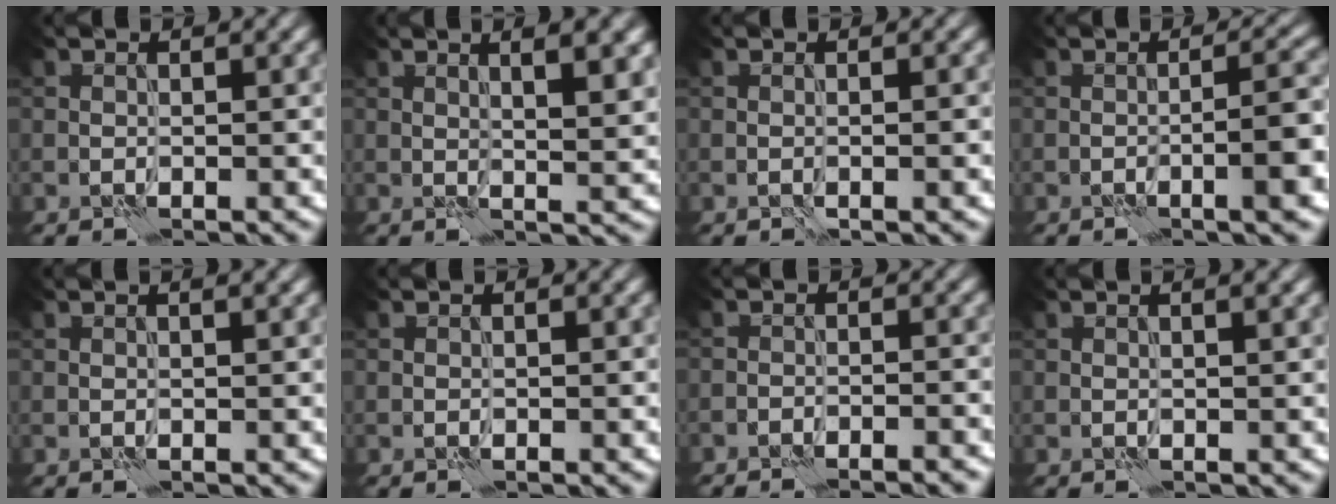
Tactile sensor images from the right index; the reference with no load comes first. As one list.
[{"total": 6.2, "force": [2.5, 2.0, 5.4], "torque": [-0.046, 0.020, 0.025]}, {"total": 1.0, "force": [-0.2, 0.2, 0.9], "torque": [-0.010, -0.002, -0.004]}, {"total": 4.6, "force": [-1.3, 1.0, 4.3], "torque": [-0.055, 0.011, -0.023]}, {"total": 0.9, "force": [0.6, 0.2, 0.7], "torque": [-0.011, -0.001, 0.003]}, {"total": 0.0}, {"total": 4.2, "force": [-4.1, 0.7, 0.7], "torque": [0.003, 0.013, -0.051]}, {"total": 1.3, "force": [0.7, 0.3, 1.0], "torque": [-0.014, 0.000, 0.004]}]